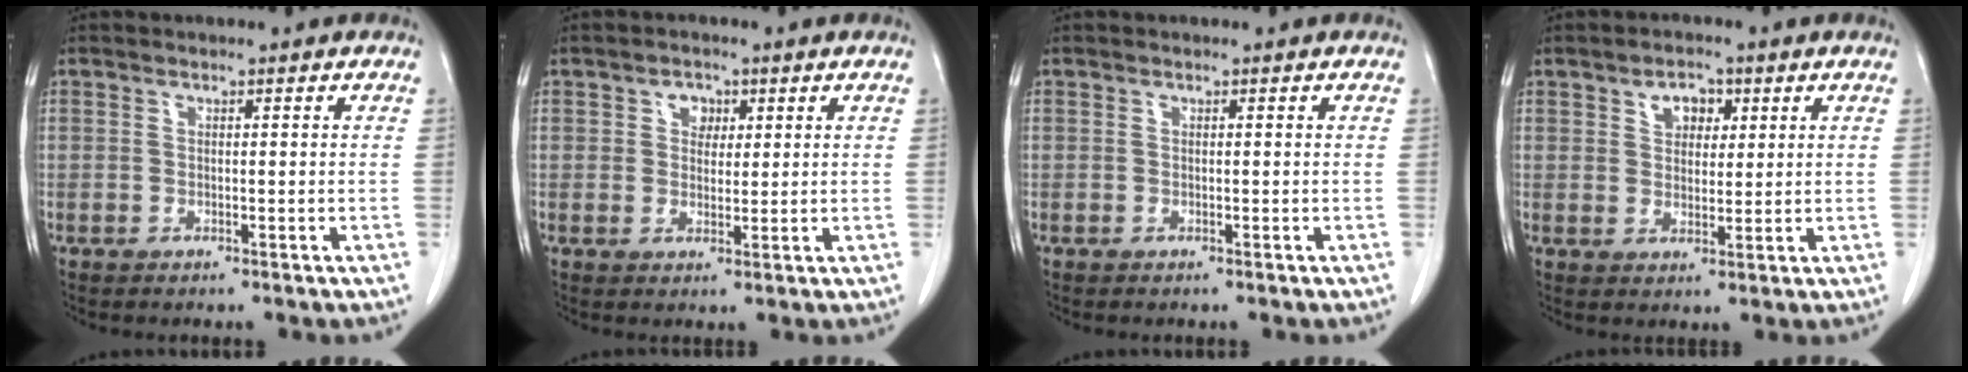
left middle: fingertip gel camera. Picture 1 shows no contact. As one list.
[{"total": 2.8, "force": [1.2, 2.1, 1.4], "torque": [-0.021, 0.003, 0.019]}, {"total": 0.0}, {"total": 4.0, "force": [1.9, 2.5, 2.4], "torque": [-0.037, 0.006, 0.032]}]